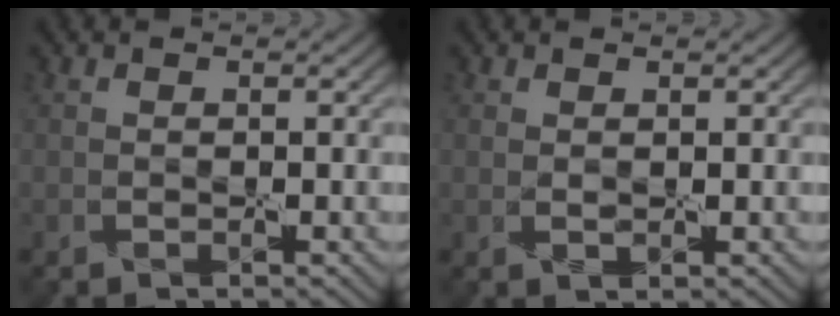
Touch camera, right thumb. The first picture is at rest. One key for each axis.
{"total": 0.7, "fx": 0.4, "fy": 0.3, "fz": 0.5, "tx": -0.015, "ty": -0.004, "tz": 0.010}